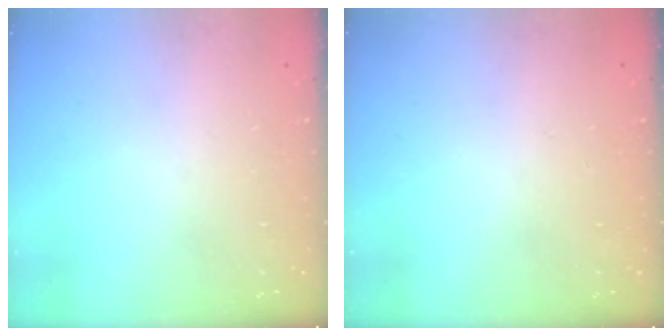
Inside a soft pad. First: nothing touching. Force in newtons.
{"total": 0.0}